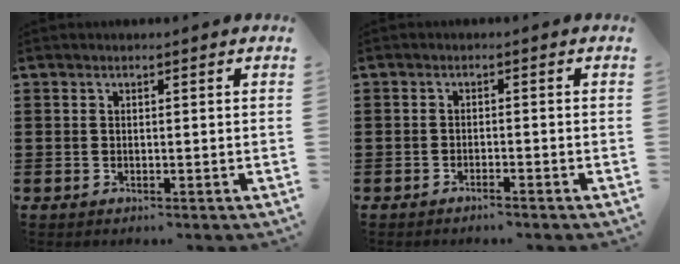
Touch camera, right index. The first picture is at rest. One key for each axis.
{"total": 1.3, "fx": -1.3, "fy": -0.2, "fz": 0.2, "tx": -0.005, "ty": 0.000, "tz": -0.025}